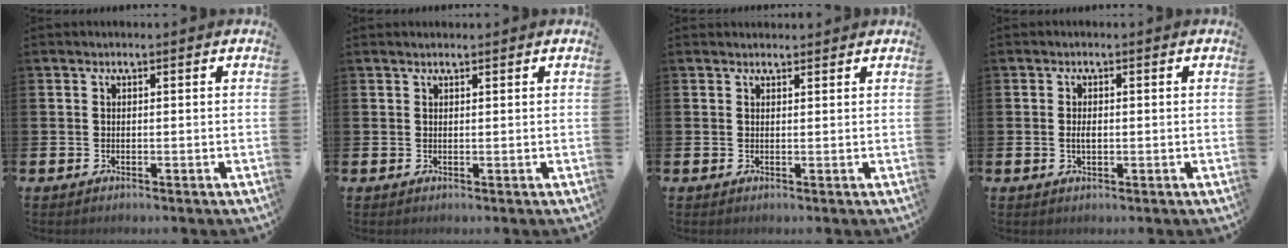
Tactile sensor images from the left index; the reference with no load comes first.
{"total": 0.7, "force": [0.7, 0.1, 0.2], "torque": [-0.003, 0.001, 0.013]}
{"total": 1.1, "force": [1.1, 0.3, 0.0], "torque": [0.007, -0.002, 0.019]}
{"total": 1.5, "force": [-0.1, 0.8, 1.3], "torque": [-0.024, 0.003, -0.003]}